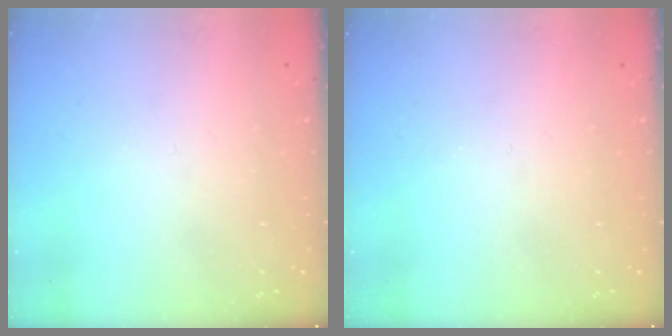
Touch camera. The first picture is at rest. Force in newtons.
{"total": 0.0}